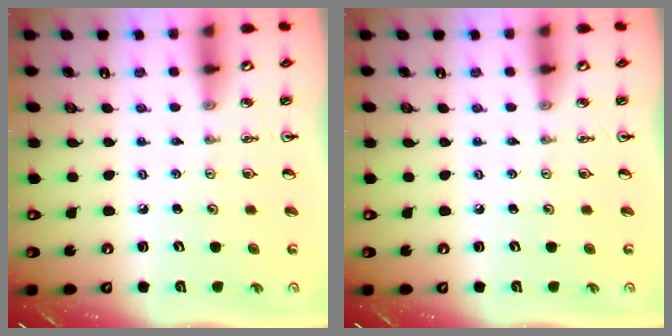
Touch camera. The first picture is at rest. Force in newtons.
{"total": 0.0}